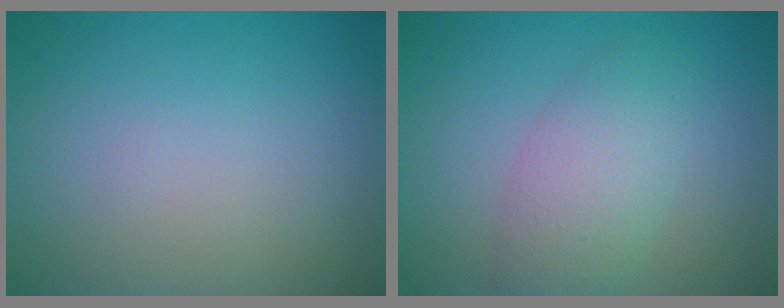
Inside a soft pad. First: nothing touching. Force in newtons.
{"total": 3.9, "press": 3.9, "slide": 0.1}